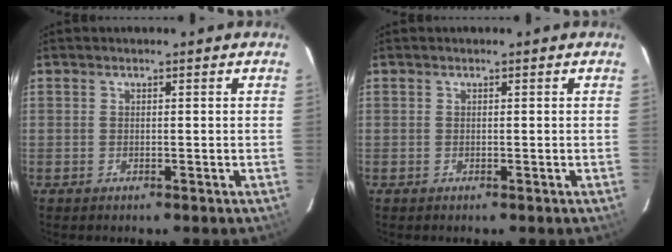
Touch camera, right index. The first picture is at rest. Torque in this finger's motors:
{"motor_torque": [0.01, 0.01, 0.01, 0.00]}